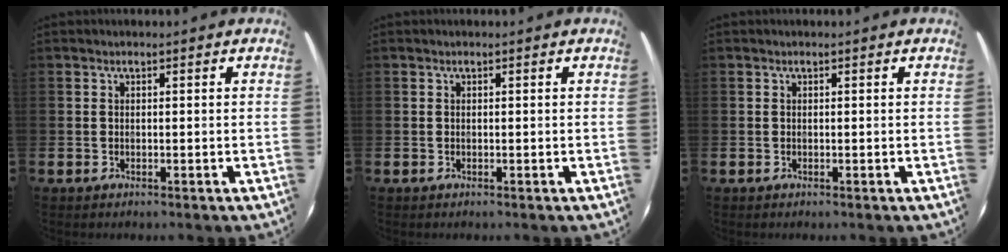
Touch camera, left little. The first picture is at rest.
{"total": 0.0}
{"total": 0.0}